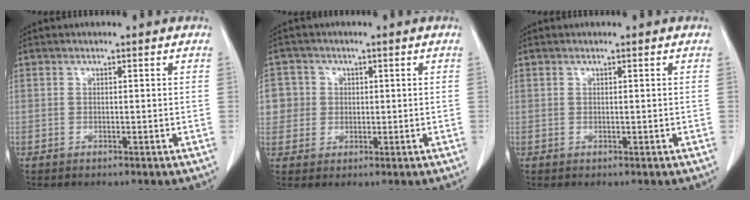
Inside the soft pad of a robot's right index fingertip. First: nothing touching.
{"total": 5.6, "force": [0.9, 5.5, 0.4], "torque": [-0.004, 0.017, 0.018]}
{"total": 0.0}